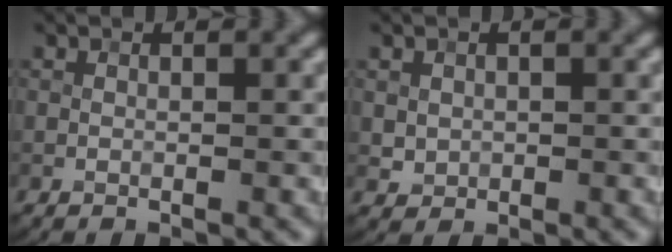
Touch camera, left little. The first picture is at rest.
{"total": 1.1, "force": [0.3, 1.0, 0.3], "torque": [-0.006, -0.003, 0.012]}